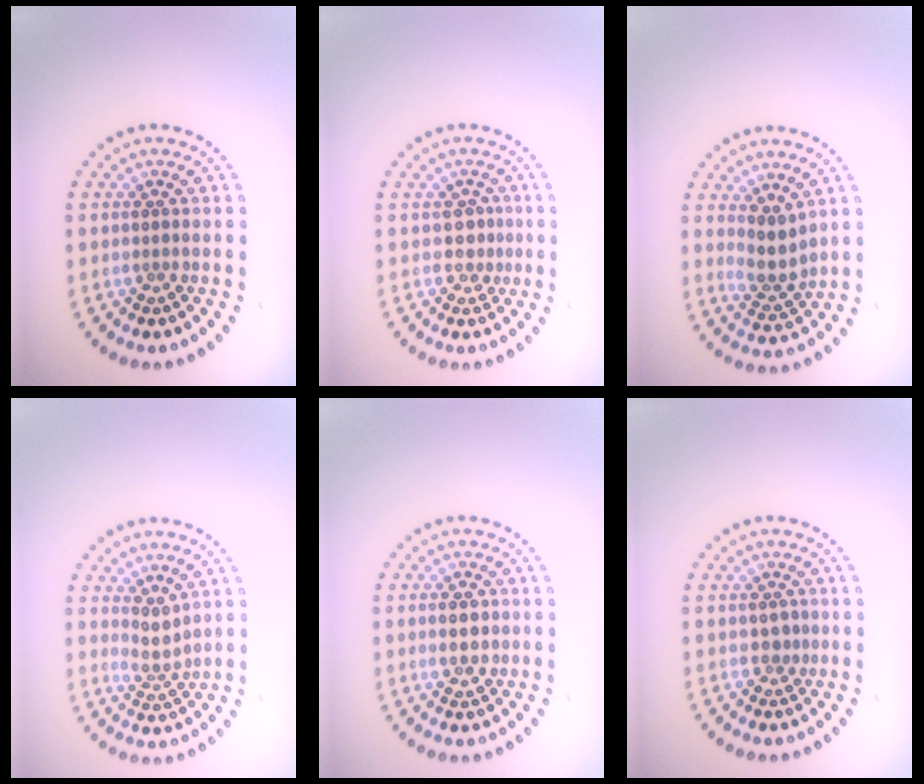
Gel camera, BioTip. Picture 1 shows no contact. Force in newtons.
{"total": 1.7, "press": 1.2, "slide": 1.1}
{"total": 2.7, "press": 2.2, "slide": 1.6}
{"total": 2.0, "press": 1.4, "slide": 1.5}
{"total": 2.8, "press": 2.8, "slide": 0.2}
{"total": 0.9, "press": 0.7, "slide": 0.5}